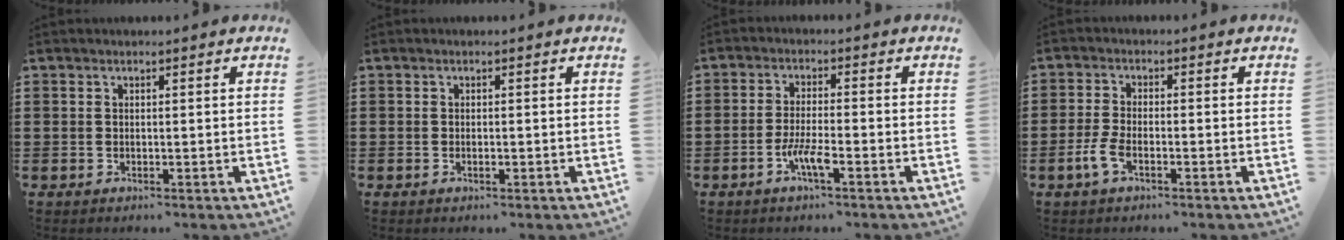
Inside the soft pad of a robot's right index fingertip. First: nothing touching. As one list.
[{"total": 0.6, "force": [-0.2, 0.3, 0.5], "torque": [-0.011, -0.003, -0.002]}, {"total": 4.4, "force": [-2.3, 0.5, 3.7], "torque": [-0.083, -0.007, -0.046]}, {"total": 3.2, "force": [-1.7, 0.9, 2.6], "torque": [-0.067, -0.009, -0.035]}]